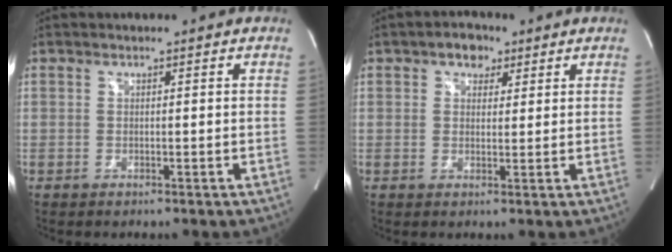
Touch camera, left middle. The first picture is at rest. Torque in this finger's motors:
{"motor_torque": [0.35, -0.26, -0.03, 0.00]}